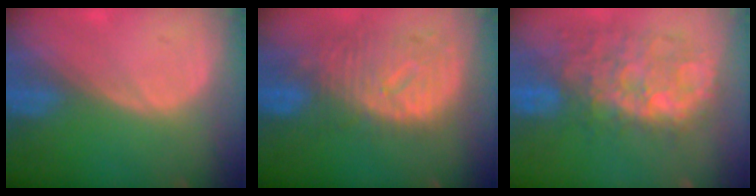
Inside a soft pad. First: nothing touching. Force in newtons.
{"total": 10.8, "press": 9.7, "slide": 4.8}
{"total": 11.0, "press": 10.3, "slide": 3.9}